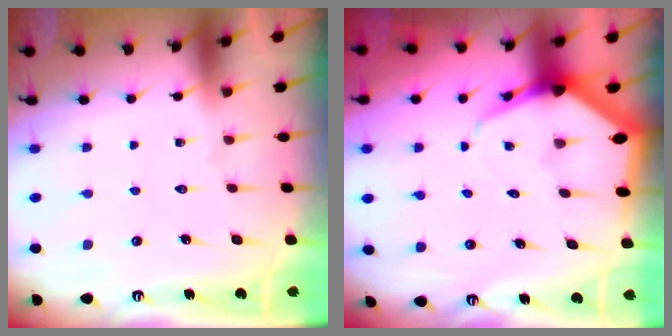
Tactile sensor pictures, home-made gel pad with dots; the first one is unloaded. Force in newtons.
{"total": 7.2, "press": 7.2, "slide": 0.8}